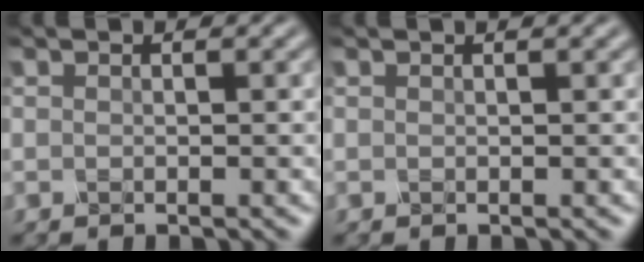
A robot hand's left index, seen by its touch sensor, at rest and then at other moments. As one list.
[{"total": 0.6, "force": [0.4, 0.1, 0.4], "torque": [-0.008, 0.000, 0.002]}]